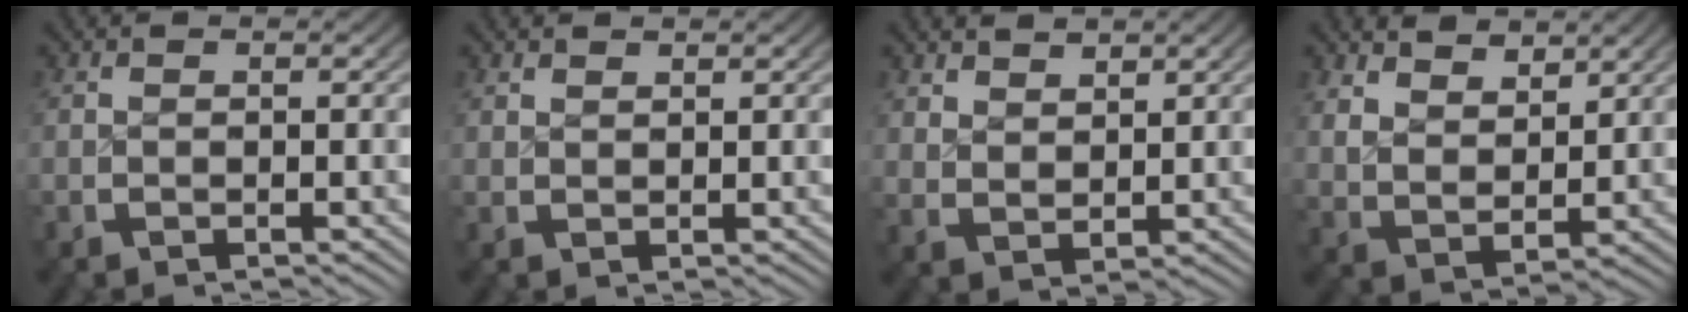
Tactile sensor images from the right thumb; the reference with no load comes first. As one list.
[{"total": 1.2, "force": [1.2, 0.0, 0.0], "torque": [0.006, 0.000, 0.026]}, {"total": 2.7, "force": [2.1, 1.2, 1.1], "torque": [-0.014, -0.007, 0.049]}, {"total": 4.8, "force": [2.6, 2.8, 2.8], "torque": [-0.053, -0.019, 0.062]}]